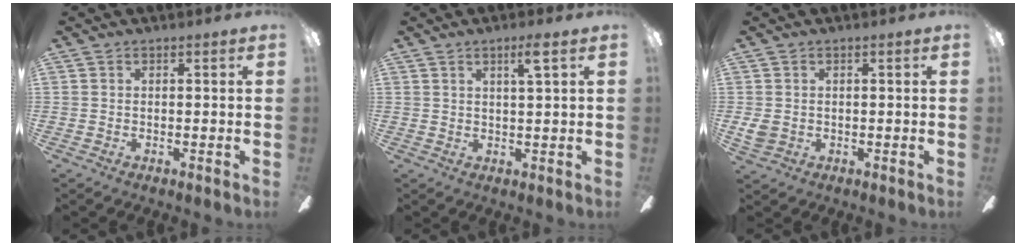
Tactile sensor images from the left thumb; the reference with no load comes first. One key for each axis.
{"total": 4.1, "fx": 2.5, "fy": 0.1, "fz": 3.3, "tx": -0.061, "ty": -0.002, "tz": 0.037}
{"total": 3.2, "fx": 0.2, "fy": 2.3, "fz": 2.1, "tx": -0.047, "ty": 0.004, "tz": 0.003}